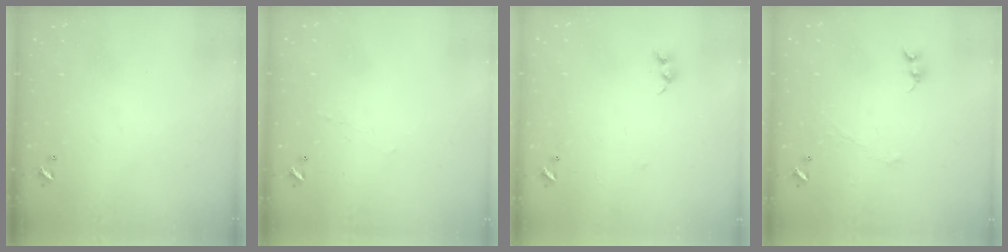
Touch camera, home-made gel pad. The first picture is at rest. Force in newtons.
{"total": 2.2, "press": 2.1, "slide": 0.4}
{"total": 6.8, "press": 6.8, "slide": 0.2}
{"total": 0.0}